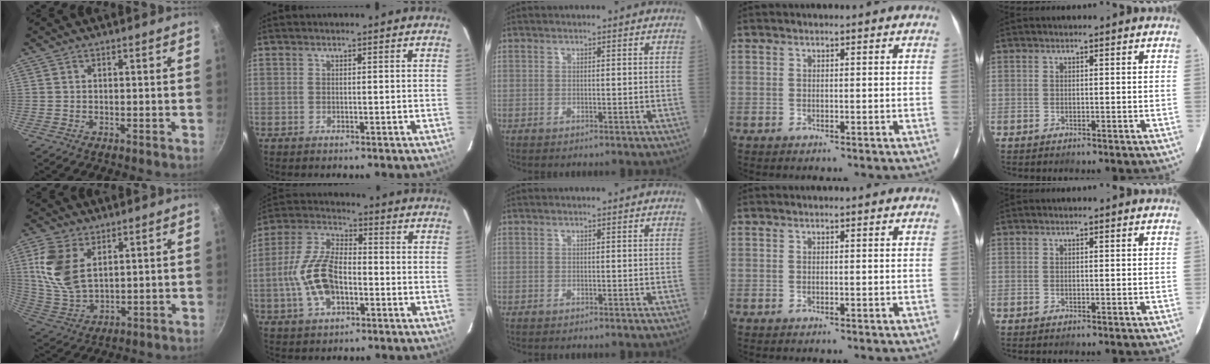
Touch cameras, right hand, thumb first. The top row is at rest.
{"thumb": {"total": 12.0, "force": [4.0, 7.2, 8.7], "torque": [-0.170, -0.013, 0.092]}, "index": {"total": 12.9, "force": [-3.1, 6.8, 10.5], "torque": [-0.223, 0.010, -0.057]}}